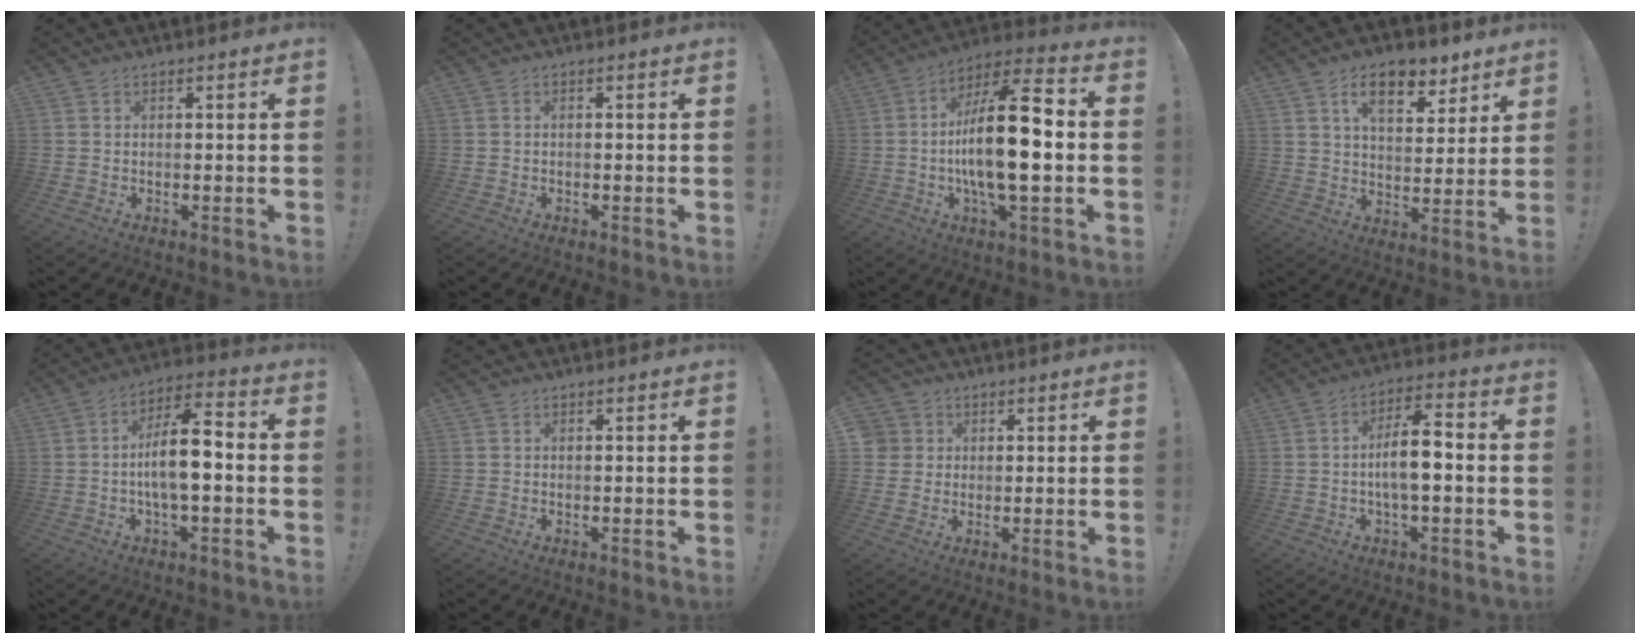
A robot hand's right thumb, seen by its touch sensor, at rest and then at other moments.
{"total": 0.0}
{"total": 21.3, "force": [-2.2, 7.0, 20.0], "torque": [-0.352, 0.008, -0.041]}
{"total": 12.3, "force": [7.2, 6.4, 7.6], "torque": [-0.102, -0.031, 0.127]}
{"total": 12.3, "force": [-1.8, 4.3, 11.4], "torque": [-0.197, 0.010, -0.037]}
{"total": 0.0}
{"total": 4.2, "force": [0.9, 4.0, 0.6], "torque": [-0.016, -0.004, 0.015]}
{"total": 10.3, "force": [-1.7, 3.6, 9.5], "torque": [-0.175, 0.015, -0.033]}